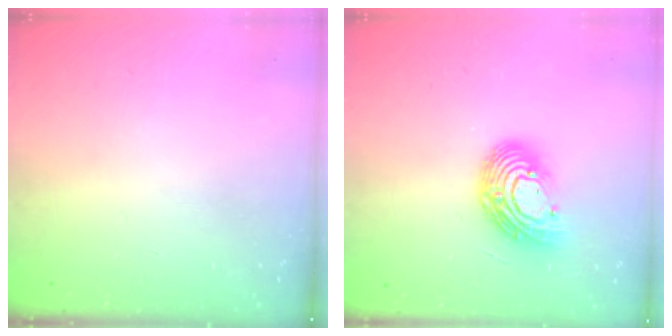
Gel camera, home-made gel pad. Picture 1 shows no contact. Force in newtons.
{"total": 13.9, "press": 13.8, "slide": 1.1}